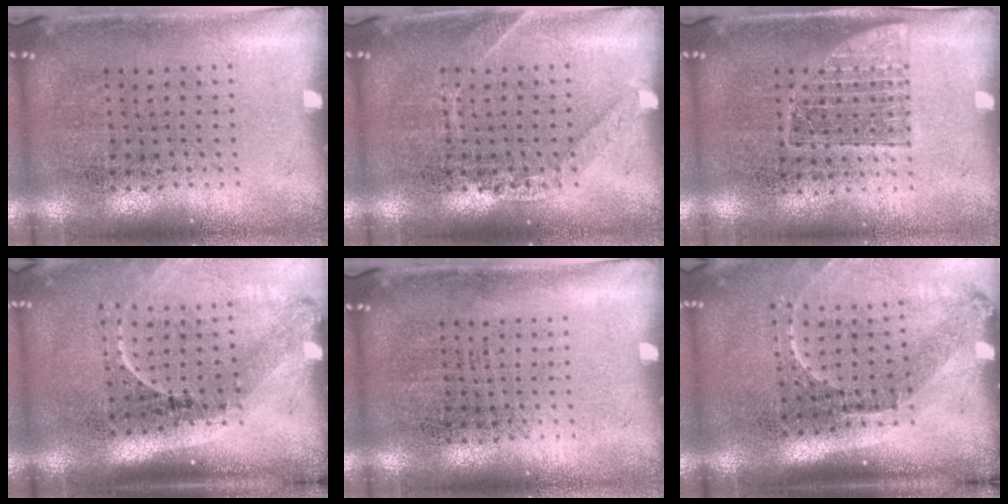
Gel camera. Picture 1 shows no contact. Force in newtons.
{"total": 1.4, "press": 1.3, "slide": 0.2}
{"total": 1.2, "press": 1.1, "slide": 0.6}
{"total": 2.2, "press": 1.5, "slide": 1.7}
{"total": 0.0}
{"total": 2.2, "press": 1.5, "slide": 1.6}